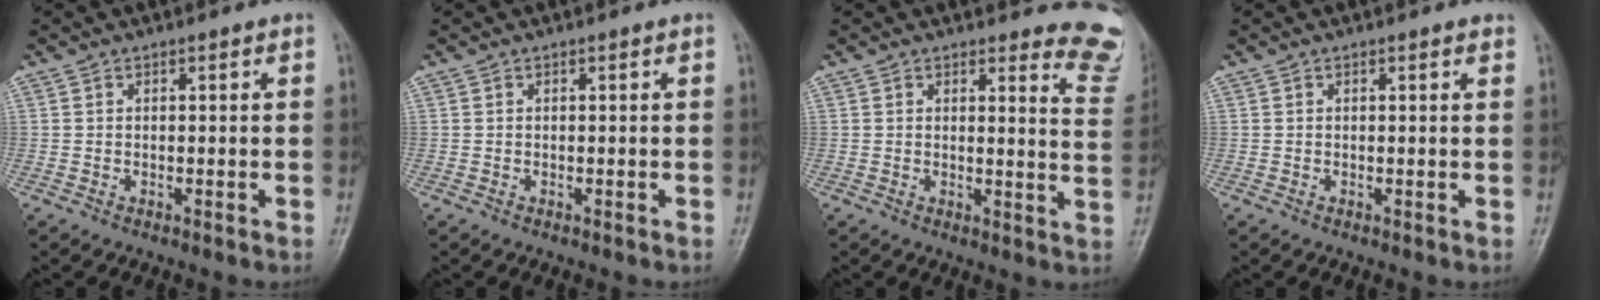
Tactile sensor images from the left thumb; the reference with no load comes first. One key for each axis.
{"total": 0.0}
{"total": 9.6, "fx": 9.3, "fy": 1.9, "fz": 1.2, "tx": 0.028, "ty": -0.107, "tz": 0.069}
{"total": 0.9, "fx": 0.6, "fy": 0.1, "fz": 0.6, "tx": -0.005, "ty": 0.000, "tz": 0.005}